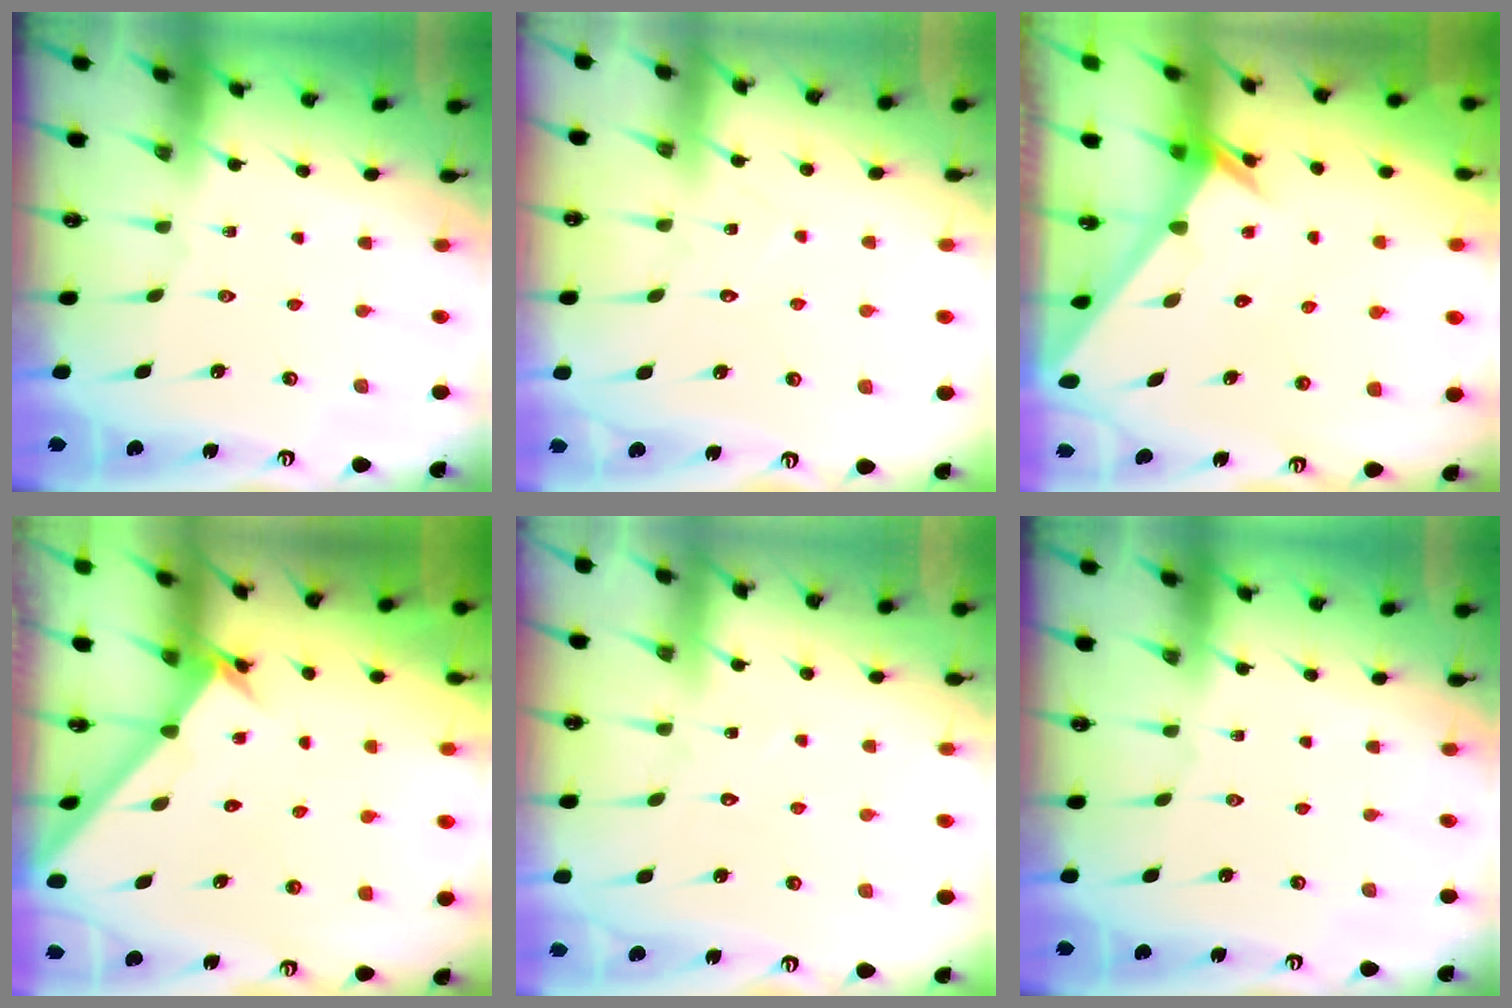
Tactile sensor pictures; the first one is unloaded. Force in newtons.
{"total": 5.2, "press": 5.2, "slide": 0.6}
{"total": 2.5, "press": 2.5, "slide": 0.1}
{"total": 2.2, "press": 2.2, "slide": 0.2}
{"total": 6.2, "press": 6.1, "slide": 0.6}
{"total": 0.0}